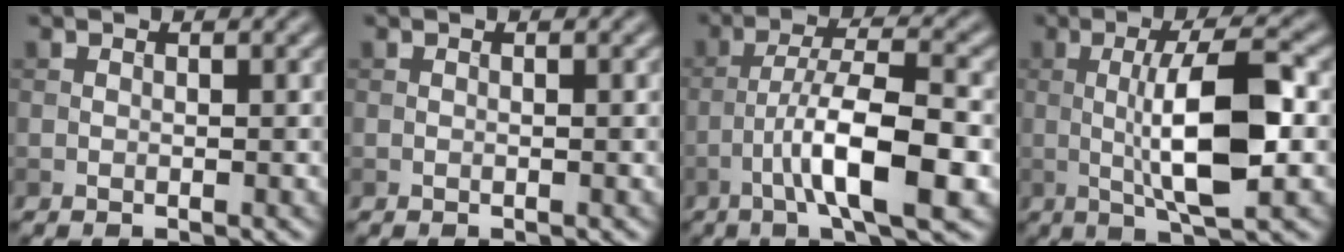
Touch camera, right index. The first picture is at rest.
{"total": 0.0}
{"total": 8.5, "force": [-3.1, 1.8, 7.7], "torque": [-0.126, 0.013, -0.057]}
{"total": 8.5, "force": [-0.3, 2.1, 8.2], "torque": [-0.135, 0.000, -0.005]}